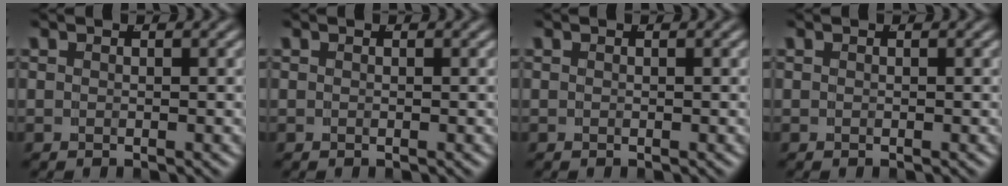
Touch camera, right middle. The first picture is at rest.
{"total": 0.0}
{"total": 0.0}
{"total": 0.0}